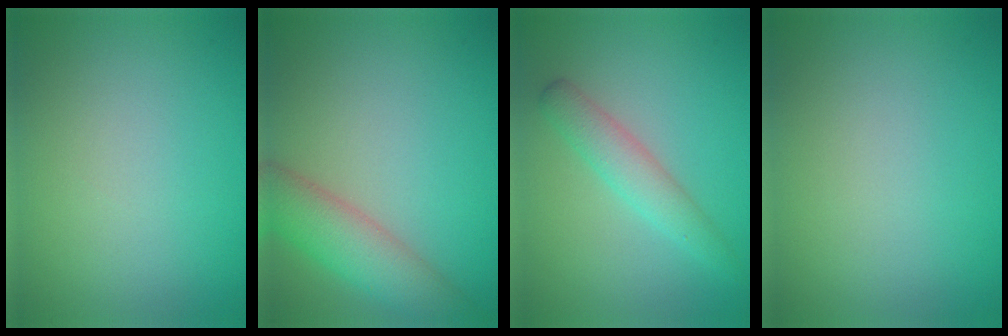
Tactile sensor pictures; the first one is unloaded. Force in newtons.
{"total": 5.3, "press": 5.3, "slide": 0.4}
{"total": 2.8, "press": 2.7, "slide": 0.1}
{"total": 0.0}